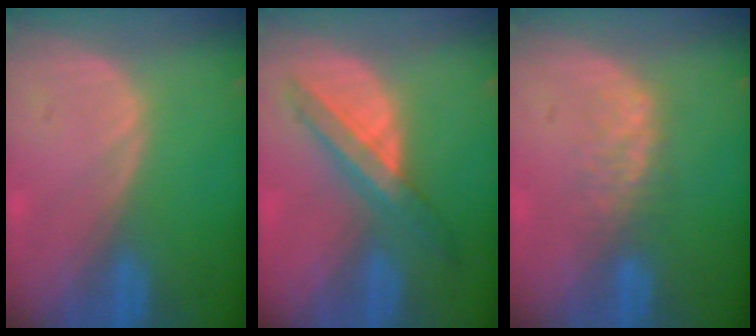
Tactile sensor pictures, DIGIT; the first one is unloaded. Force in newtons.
{"total": 6.5, "press": 6.3, "slide": 1.6}
{"total": 3.2, "press": 3.2, "slide": 0.5}